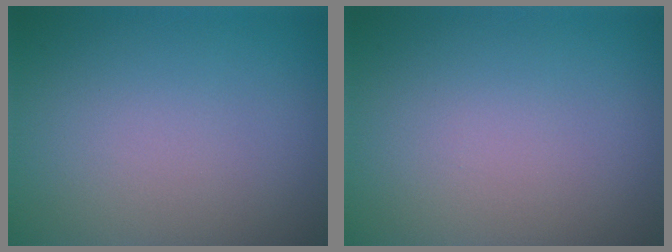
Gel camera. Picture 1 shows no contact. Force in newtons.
{"total": 0.0}